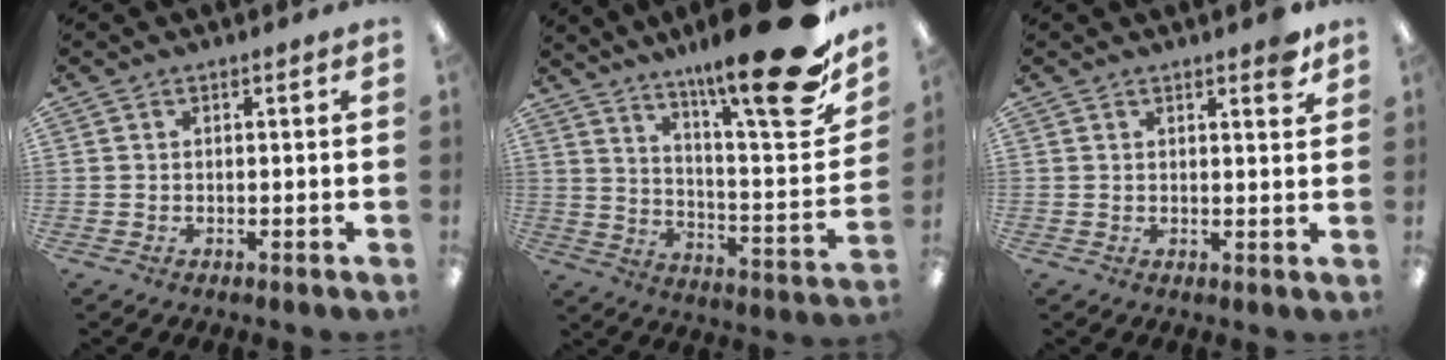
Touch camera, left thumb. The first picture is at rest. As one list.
[{"total": 23.7, "force": [16.2, 4.0, 16.8], "torque": [-0.237, -0.124, 0.254]}, {"total": 2.7, "force": [2.2, 0.6, 1.5], "torque": [-0.011, -0.011, 0.034]}]